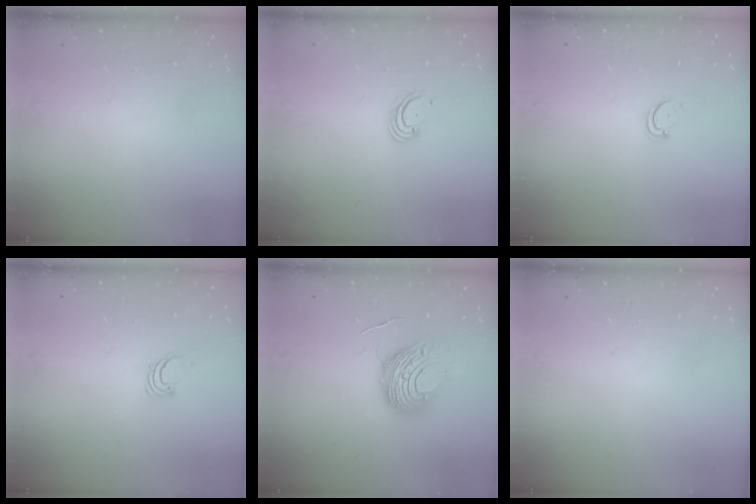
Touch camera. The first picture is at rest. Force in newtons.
{"total": 2.7, "press": 2.6, "slide": 0.6}
{"total": 2.8, "press": 2.8, "slide": 0.3}
{"total": 1.7, "press": 1.7, "slide": 0.1}
{"total": 10.8, "press": 10.8, "slide": 1.1}
{"total": 0.0}